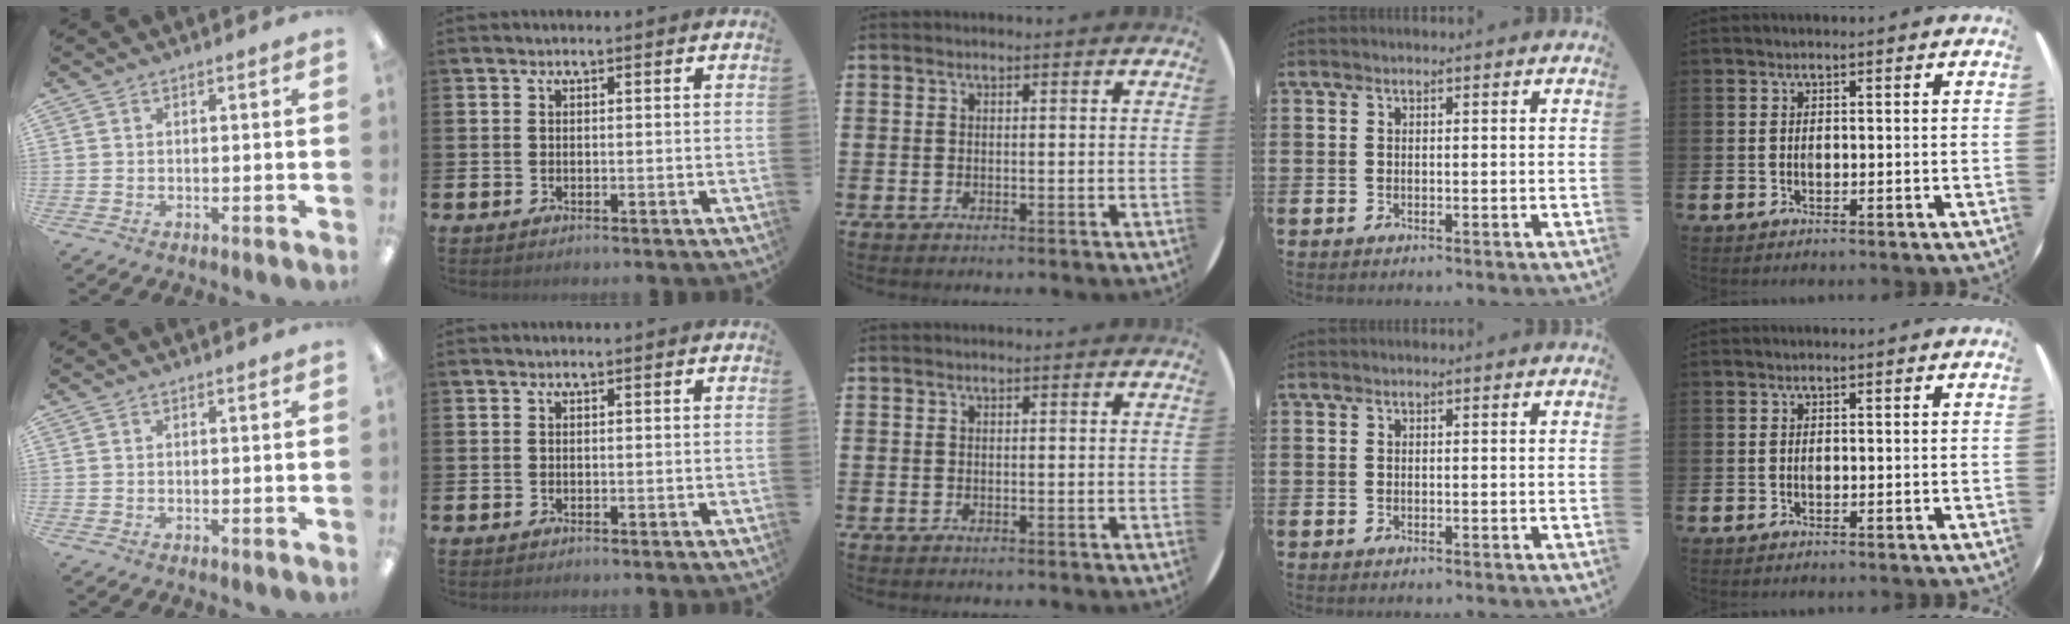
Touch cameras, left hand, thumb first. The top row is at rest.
{}